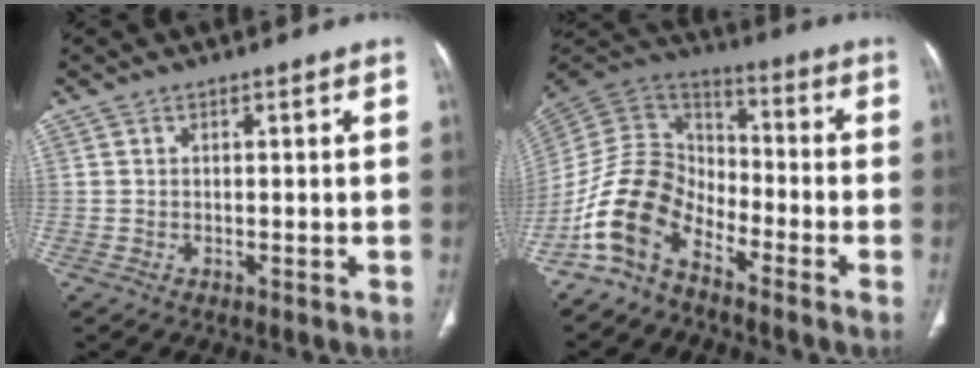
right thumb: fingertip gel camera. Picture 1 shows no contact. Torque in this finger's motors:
{"motor_torque": [1.51, 0.56, 1.48, -1.29, 0.16]}